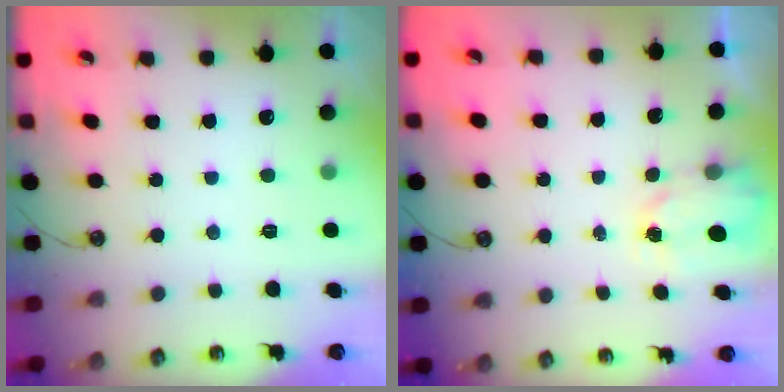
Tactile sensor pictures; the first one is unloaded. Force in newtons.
{"total": 1.6, "press": 1.6, "slide": 0.3}